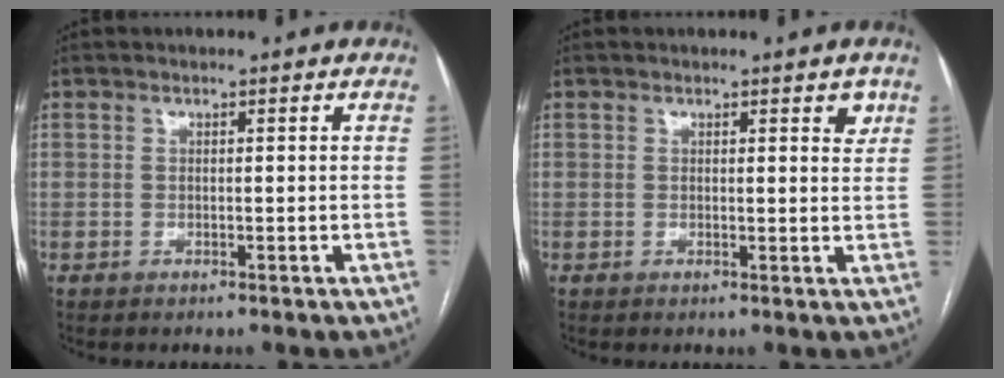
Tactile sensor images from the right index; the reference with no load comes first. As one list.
[{"total": 2.1, "force": [1.3, 0.7, 1.6], "torque": [-0.014, -0.004, 0.012]}]